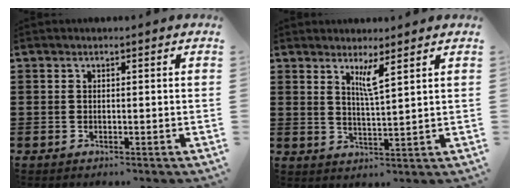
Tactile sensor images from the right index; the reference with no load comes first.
{"total": 3.5, "force": [2.3, -0.1, 2.7], "torque": [-0.051, -0.005, 0.037]}